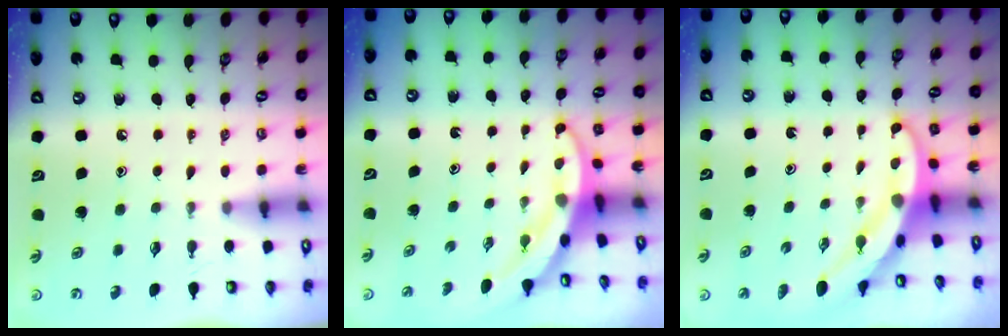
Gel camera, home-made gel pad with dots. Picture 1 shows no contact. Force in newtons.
{"total": 3.8, "press": 3.8, "slide": 0.5}
{"total": 5.1, "press": 5.1, "slide": 0.4}